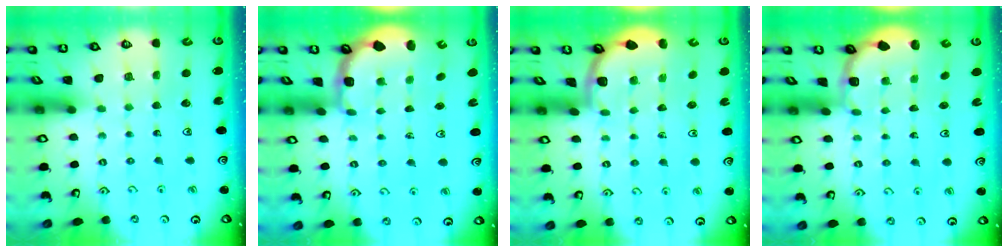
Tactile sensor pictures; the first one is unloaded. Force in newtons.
{"total": 2.4, "press": 1.6, "slide": 1.8}
{"total": 1.9, "press": 1.9, "slide": 0.0}
{"total": 1.8, "press": 1.6, "slide": 0.8}